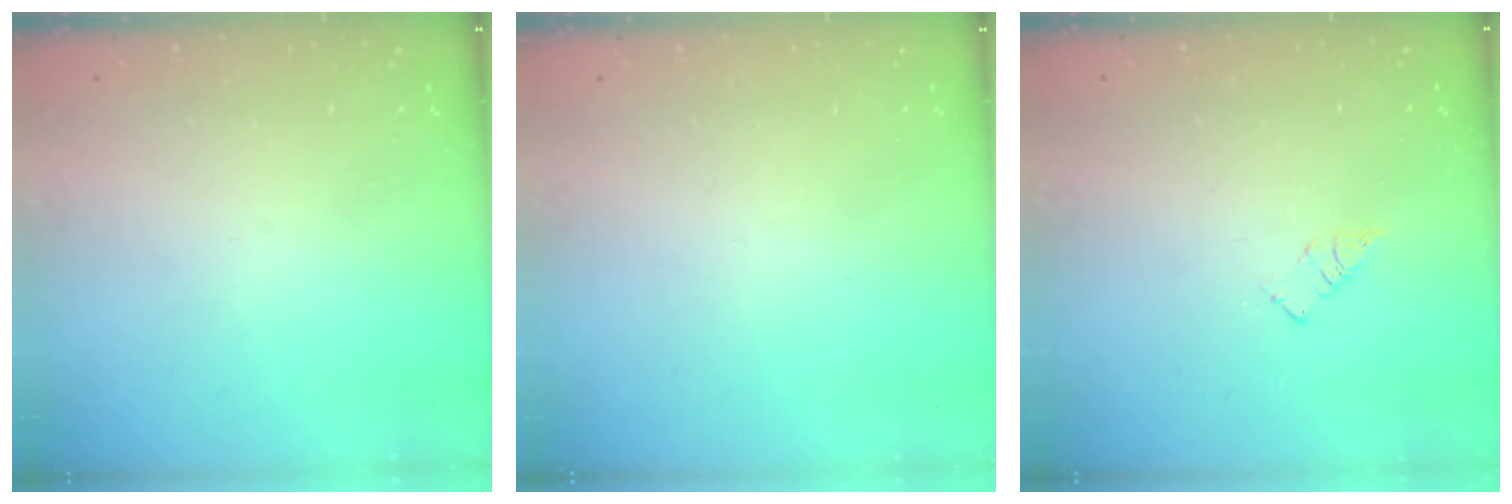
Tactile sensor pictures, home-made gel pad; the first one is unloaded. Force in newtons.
{"total": 1.6, "press": 1.6, "slide": 0.1}
{"total": 3.3, "press": 3.3, "slide": 0.3}